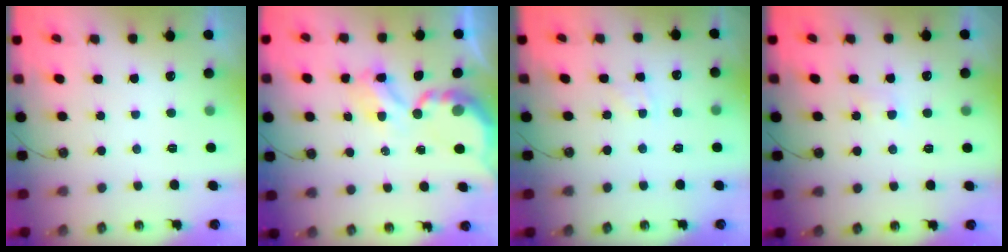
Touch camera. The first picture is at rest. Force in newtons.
{"total": 4.8, "press": 4.8, "slide": 0.3}
{"total": 3.1, "press": 3.0, "slide": 0.5}
{"total": 2.8, "press": 2.7, "slide": 0.5}